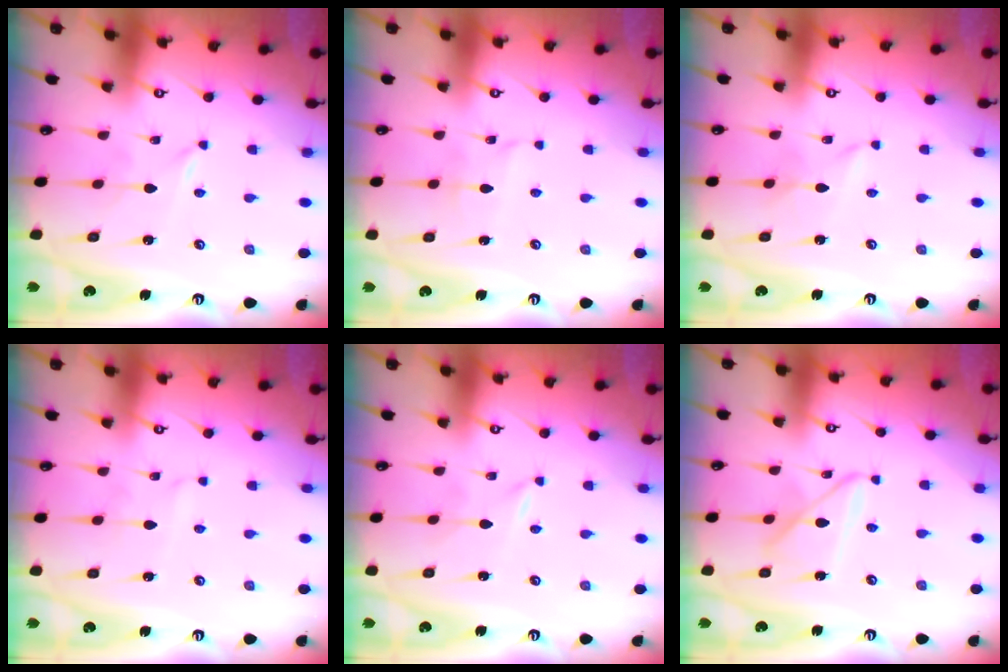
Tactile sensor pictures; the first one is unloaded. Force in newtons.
{"total": 2.7, "press": 2.7, "slide": 0.3}
{"total": 1.4, "press": 1.4, "slide": 0.2}
{"total": 1.2, "press": 1.2, "slide": 0.1}
{"total": 0.0}
{"total": 10.8, "press": 10.7, "slide": 1.0}